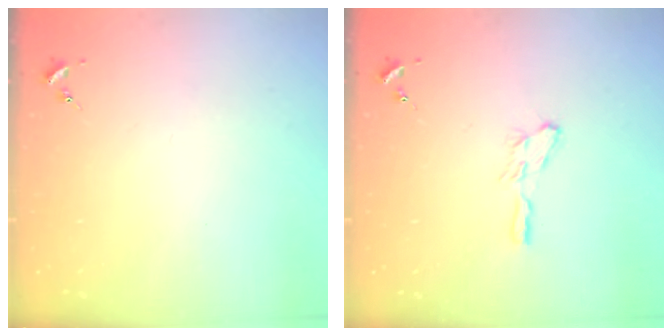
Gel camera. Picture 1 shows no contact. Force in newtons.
{"total": 5.6, "press": 5.6, "slide": 0.7}